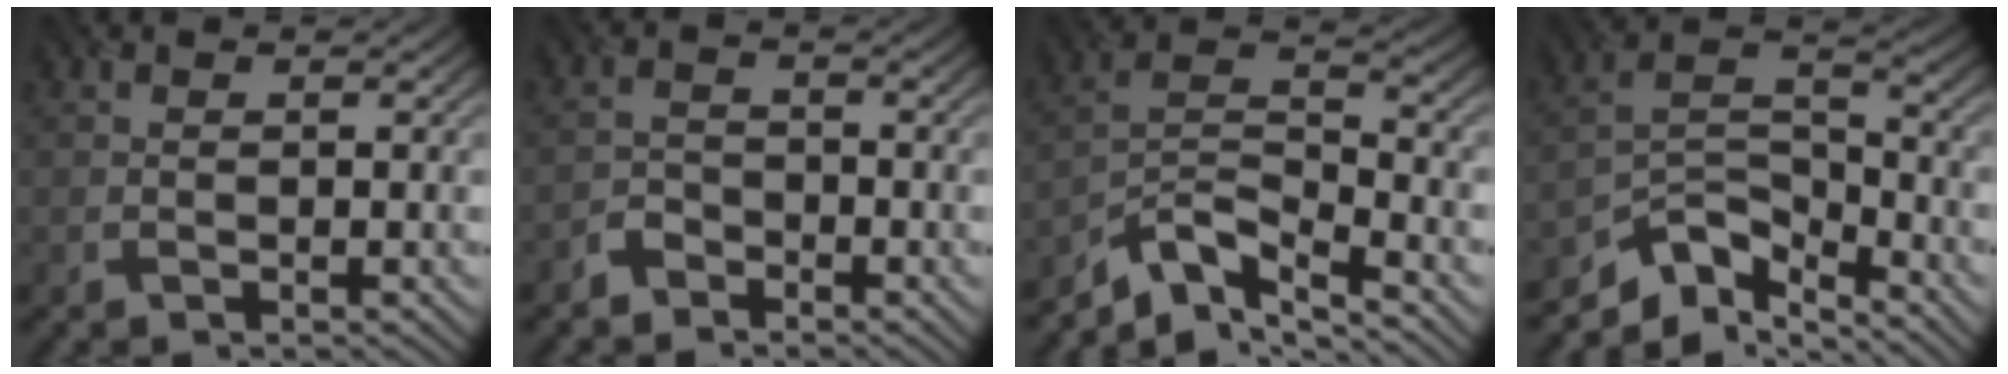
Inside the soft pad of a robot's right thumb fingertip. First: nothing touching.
{"total": 2.2, "force": [-1.8, 1.1, 0.4], "torque": [-0.004, 0.005, -0.043]}
{"total": 7.8, "force": [-6.1, 2.2, 4.3], "torque": [-0.076, -0.006, -0.130]}
{"total": 8.1, "force": [-6.6, 3.1, 3.7], "torque": [-0.060, -0.005, -0.138]}